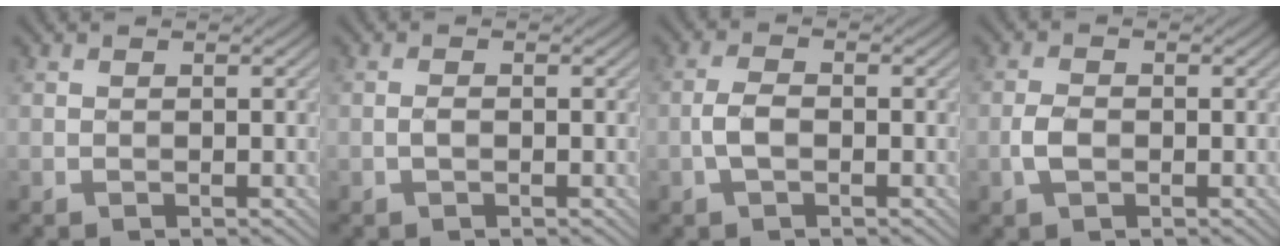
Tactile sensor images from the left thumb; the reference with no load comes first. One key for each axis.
{"total": 1.0, "fx": -0.3, "fy": 0.3, "fz": 0.9, "tx": -0.020, "ty": 0.003, "tz": -0.008}
{"total": 2.7, "fx": -0.9, "fy": 1.2, "fz": 2.2, "tx": -0.049, "ty": 0.005, "tz": -0.022}
{"total": 2.6, "fx": -0.8, "fy": 1.6, "fz": 1.9, "tx": -0.042, "ty": 0.002, "tz": -0.018}